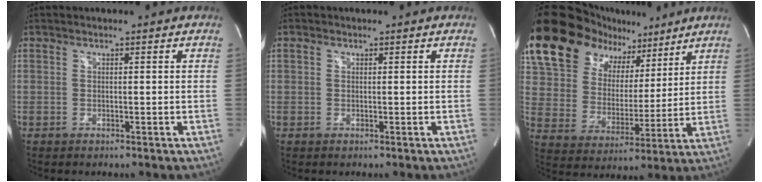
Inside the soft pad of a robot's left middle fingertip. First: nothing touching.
{"total": 1.3, "force": [-0.7, -0.9, -0.7], "torque": [0.004, 0.005, -0.004]}
{"total": 17.8, "force": [12.8, 9.7, 7.8], "torque": [-0.139, 0.055, 0.230]}